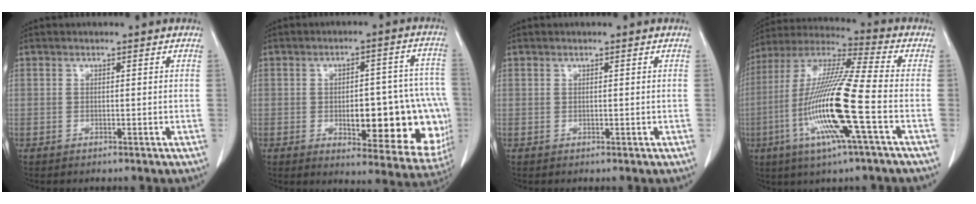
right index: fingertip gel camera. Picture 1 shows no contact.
{"total": 19.3, "force": [-3.7, 6.9, 17.6], "torque": [-0.136, 0.031, -0.018]}
{"total": 0.0}
{"total": 17.4, "force": [-5.0, -0.2, 16.7], "torque": [-0.336, -0.012, -0.103]}